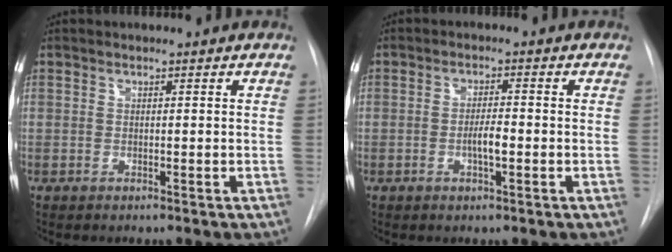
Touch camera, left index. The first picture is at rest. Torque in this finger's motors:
{"motor_torque": [0.46, 0.17, 0.09, 0.02]}